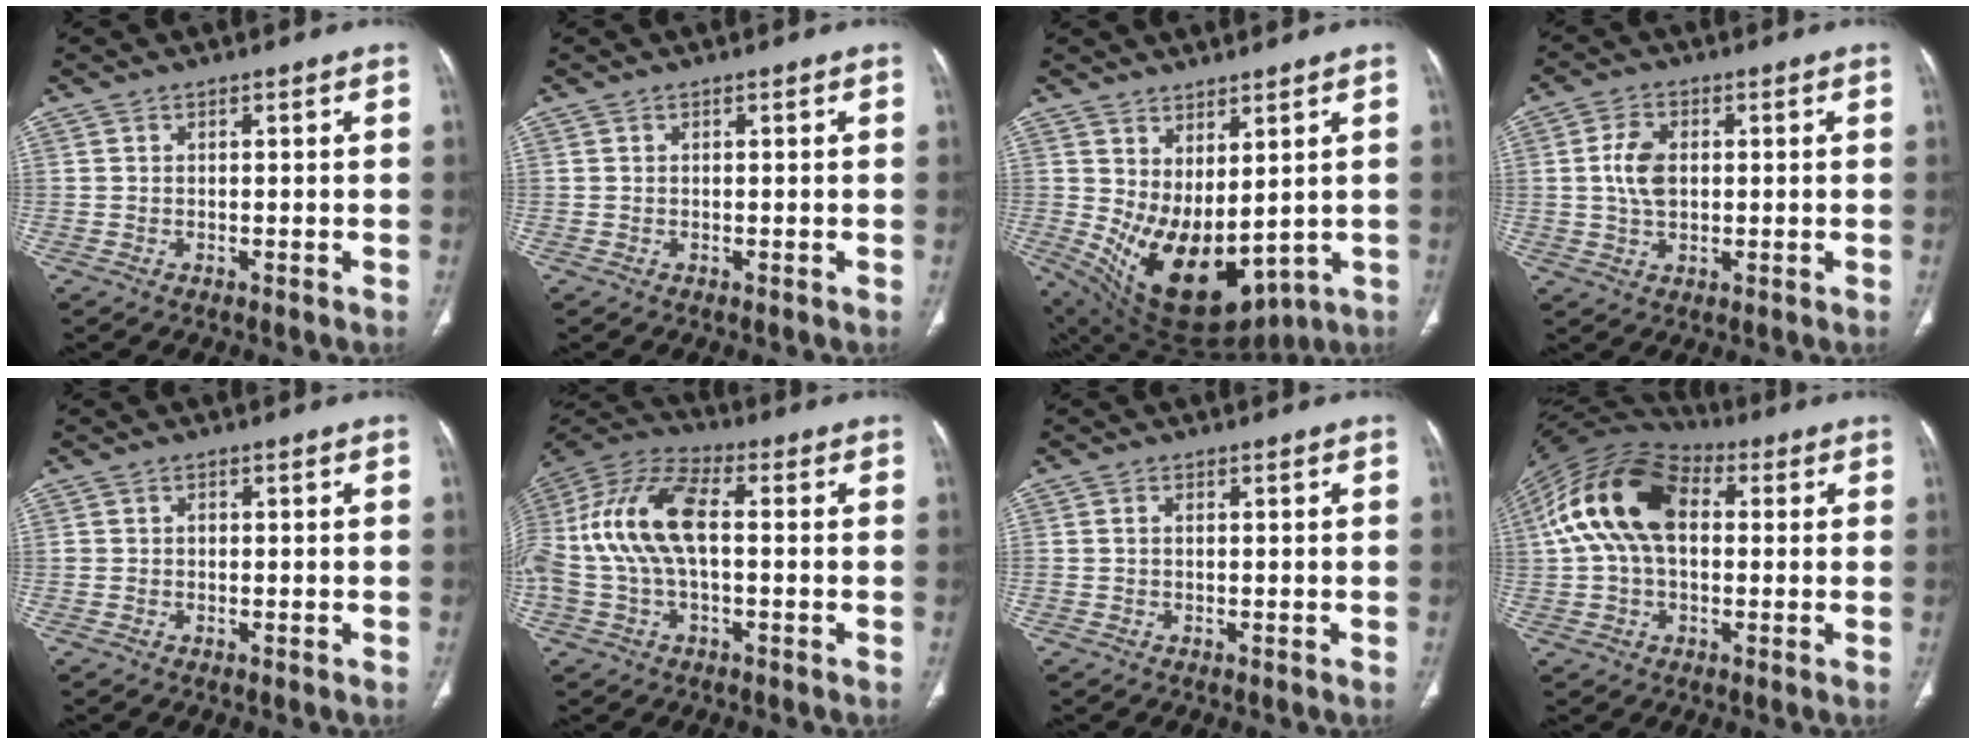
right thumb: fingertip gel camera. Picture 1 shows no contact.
{"total": 0.0}
{"total": 16.9, "force": [0.2, 9.0, 14.3], "torque": [-0.240, -0.030, 0.048]}
{"total": 6.3, "force": [0.7, 4.1, 4.8], "torque": [-0.090, 0.002, 0.011]}
{"total": 0.8, "force": [-0.1, 0.7, 0.4], "torque": [-0.002, 0.003, -0.004]}
{"total": 16.2, "force": [0.6, 8.1, 14.1], "torque": [-0.301, 0.035, 0.009]}
{"total": 0.7, "force": [-0.1, 0.5, 0.5], "torque": [-0.010, 0.001, -0.003]}
{"total": 17.1, "force": [2.7, 10.7, 13.1], "torque": [-0.246, 0.041, 0.041]}